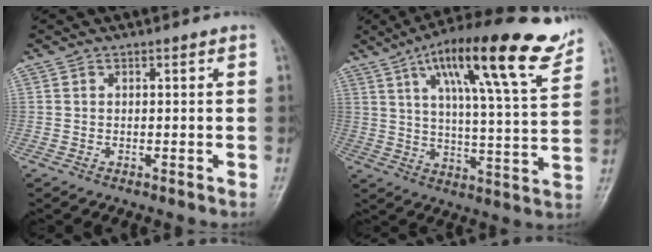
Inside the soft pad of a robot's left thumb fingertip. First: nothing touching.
{"total": 22.1, "force": [13.2, 4.5, 17.2], "torque": [-0.241, -0.034, 0.202]}